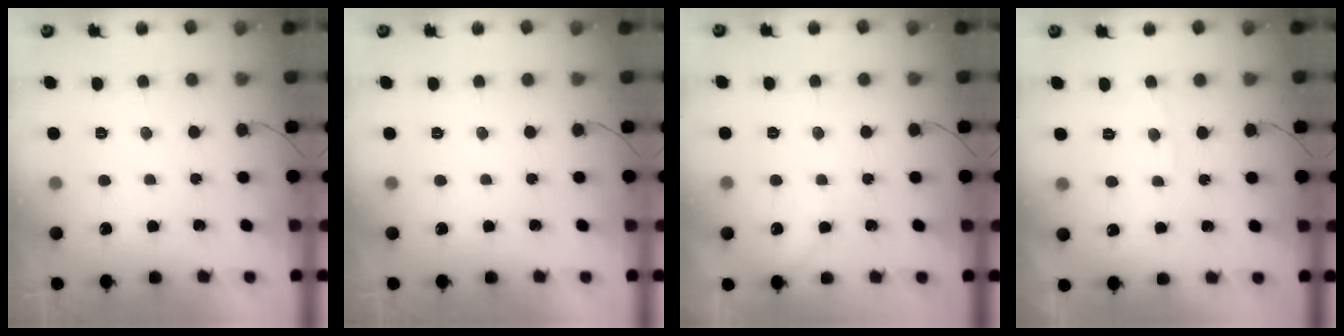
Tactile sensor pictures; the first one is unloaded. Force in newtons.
{"total": 0.0}
{"total": 3.5, "press": 3.4, "slide": 0.6}
{"total": 5.1, "press": 5.1, "slide": 0.3}